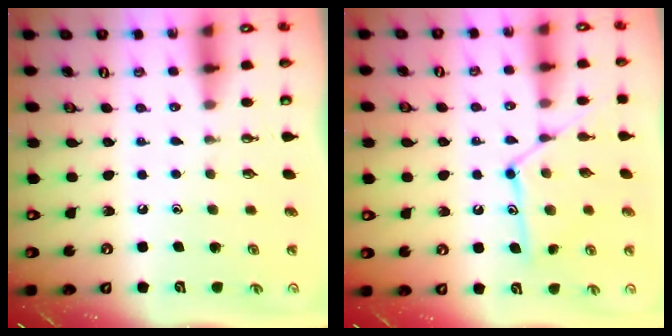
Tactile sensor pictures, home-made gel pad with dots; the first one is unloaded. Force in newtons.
{"total": 12.5, "press": 12.5, "slide": 0.5}